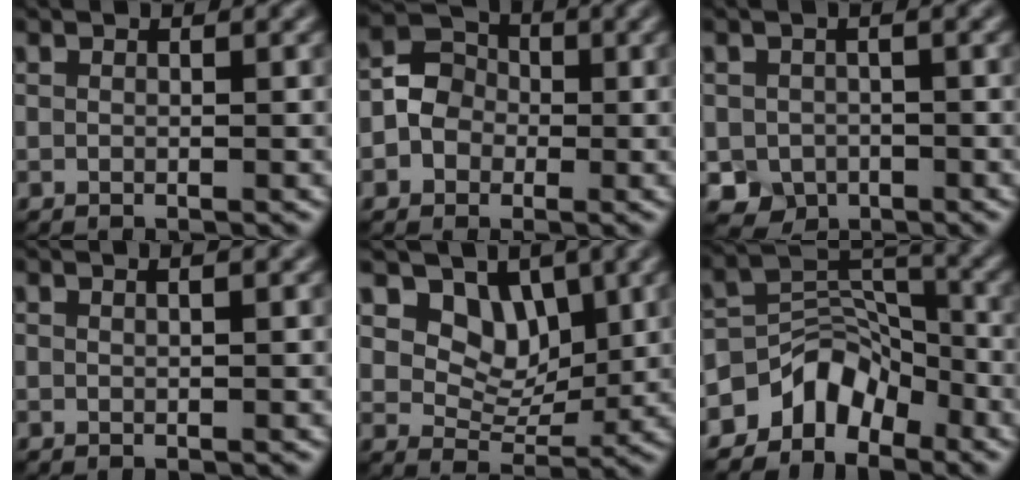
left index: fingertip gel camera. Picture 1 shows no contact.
{"total": 3.1, "force": [-1.1, 2.7, 1.1], "torque": [-0.009, 0.009, -0.028]}
{"total": 3.0, "force": [-1.5, 2.4, 1.0], "torque": [-0.017, -0.014, -0.028]}
{"total": 0.6, "force": [0.2, 0.2, 0.5], "torque": [-0.004, -0.002, -0.007]}
{"total": 4.6, "force": [2.1, 3.3, 2.3], "torque": [-0.040, -0.023, 0.036]}
{"total": 5.1, "force": [-4.0, 3.0, 1.4], "torque": [-0.004, 0.007, -0.076]}